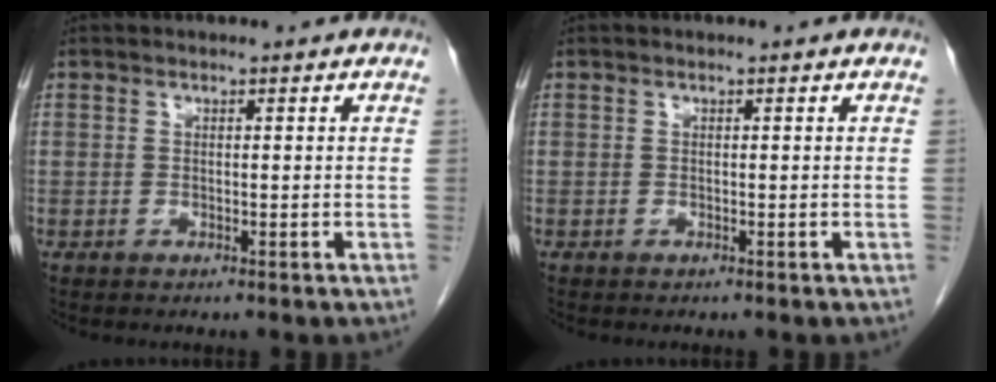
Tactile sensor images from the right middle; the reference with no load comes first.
{"total": 0.0}